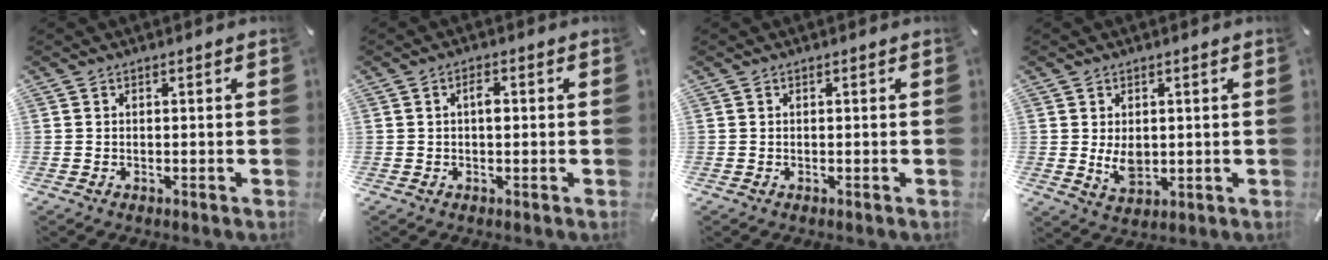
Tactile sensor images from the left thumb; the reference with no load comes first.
{"total": 2.4, "force": [0.3, 1.3, 2.0], "torque": [-0.032, 0.002, 0.003]}
{"total": 0.0}
{"total": 5.3, "force": [0.3, 3.8, 3.7], "torque": [-0.081, -0.005, 0.005]}